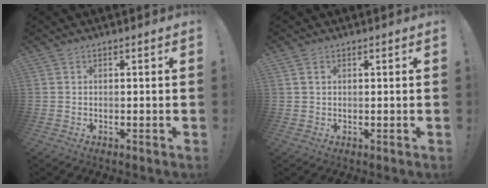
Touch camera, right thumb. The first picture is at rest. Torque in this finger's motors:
{"motor_torque": [-0.20, -0.17, -0.28, 0.19, 0.08]}